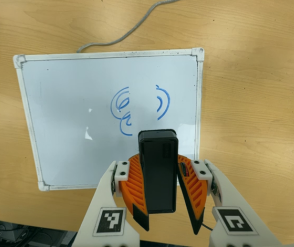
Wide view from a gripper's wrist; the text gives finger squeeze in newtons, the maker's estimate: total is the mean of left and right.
{"total": 9.5, "left": 9.9, "right": 9.2}